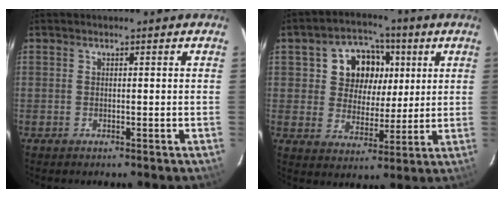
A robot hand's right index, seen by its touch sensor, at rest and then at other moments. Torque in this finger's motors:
{"motor_torque": [0.50, 0.27, 0.18, 0.07]}